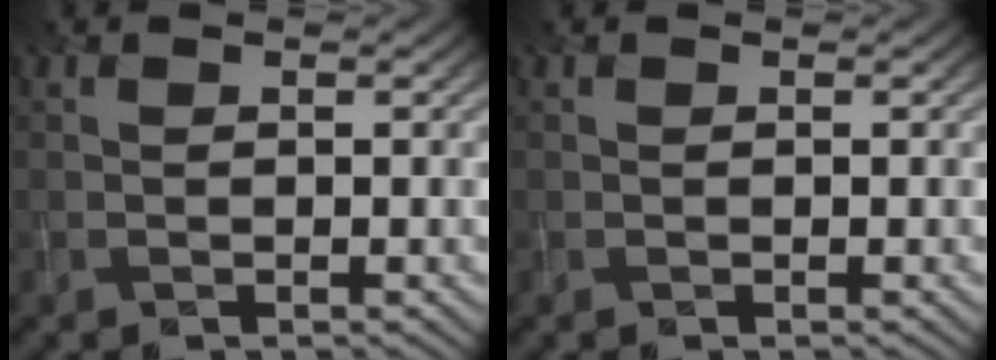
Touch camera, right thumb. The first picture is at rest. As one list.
[{"total": 0.0}]